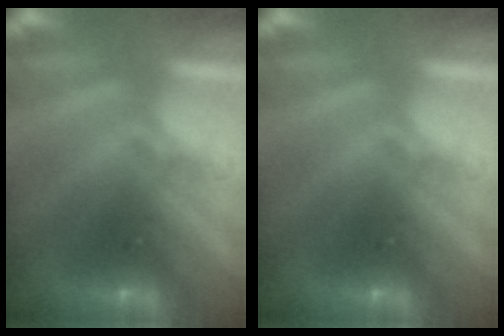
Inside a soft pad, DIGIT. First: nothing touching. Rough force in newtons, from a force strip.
{"total": 0.0}